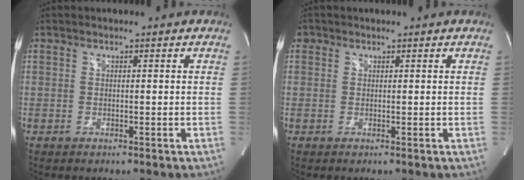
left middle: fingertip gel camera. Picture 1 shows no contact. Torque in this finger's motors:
{"motor_torque": [0.06, -0.05, -0.05, 0.00]}